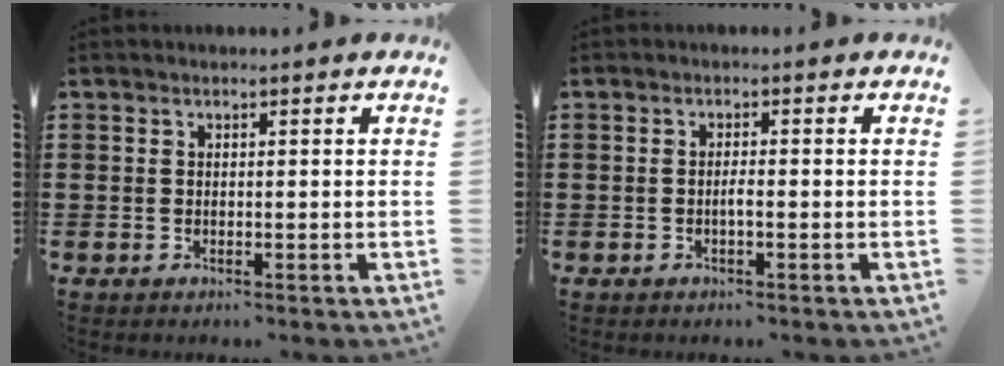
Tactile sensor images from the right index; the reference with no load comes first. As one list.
[{"total": 1.3, "force": [-0.4, 0.1, 1.2], "torque": [-0.024, -0.001, -0.008]}]